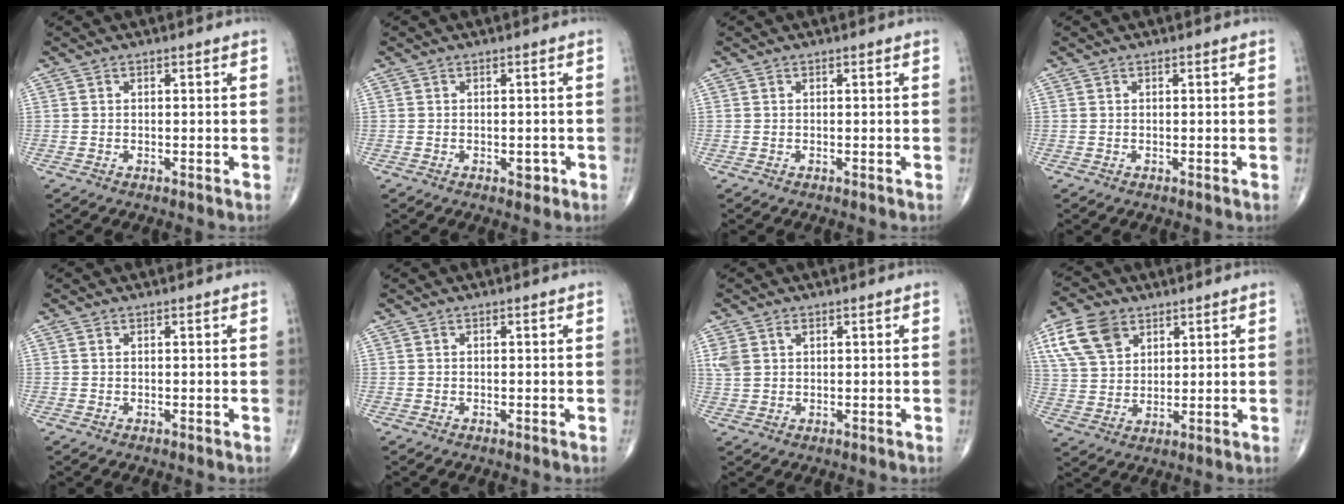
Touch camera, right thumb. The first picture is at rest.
{"total": 1.6, "force": [-0.6, 1.0, 1.1], "torque": [-0.007, 0.001, -0.007]}
{"total": 0.0}
{"total": 0.0}
{"total": 0.0}
{"total": 0.0}
{"total": 4.0, "force": [1.5, 2.6, 2.5], "torque": [-0.060, 0.008, 0.039]}
{"total": 10.9, "force": [5.4, 7.3, 6.1], "torque": [-0.105, -0.010, 0.107]}